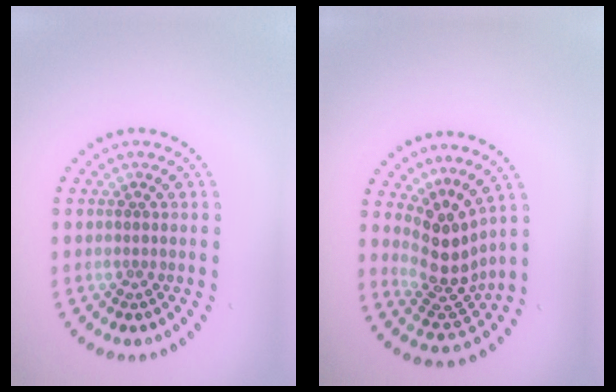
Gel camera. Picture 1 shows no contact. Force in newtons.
{"total": 4.2, "press": 3.1, "slide": 2.9}